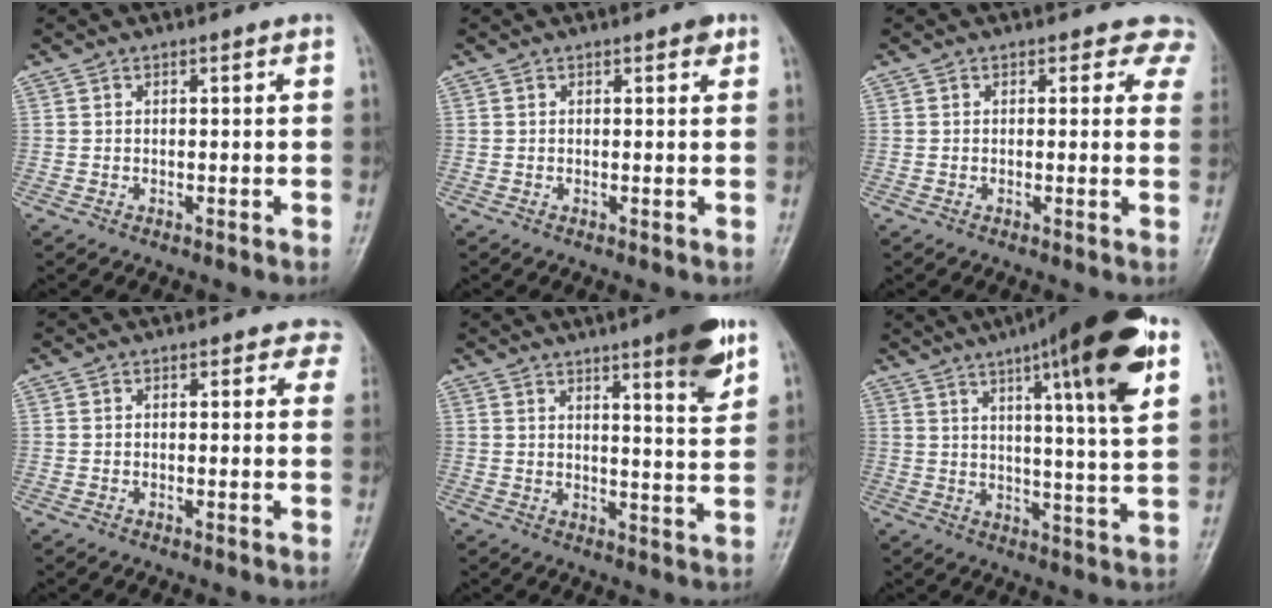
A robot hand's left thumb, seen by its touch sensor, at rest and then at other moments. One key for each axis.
{"total": 1.5, "fx": 0.8, "fy": 0.7, "fz": 1.0, "tx": -0.007, "ty": -0.001, "tz": 0.006}
{"total": 4.7, "fx": 3.5, "fy": 2.7, "fz": 1.4, "tx": 0.024, "ty": -0.010, "tz": 0.014}
{"total": 3.0, "fx": 2.1, "fy": 1.9, "fz": 1.2, "tx": 0.021, "ty": -0.005, "tz": 0.006}
{"total": 10.5, "fx": 6.2, "fy": 1.5, "fz": 8.3, "tx": -0.101, "ty": -0.035, "tz": 0.081}
{"total": 20.7, "fx": 10.2, "fy": 3.0, "fz": 17.8, "tx": -0.247, "ty": -0.023, "tz": 0.144}